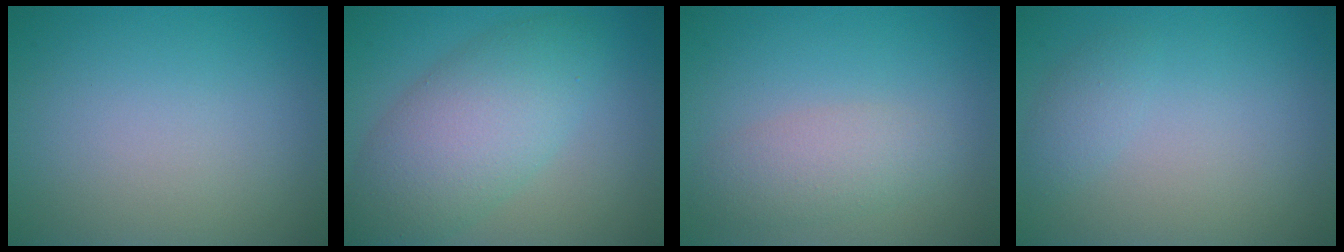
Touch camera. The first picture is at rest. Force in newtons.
{"total": 6.8, "press": 6.8, "slide": 0.1}
{"total": 2.9, "press": 2.9, "slide": 0.1}
{"total": 1.2, "press": 1.2, "slide": 0.1}